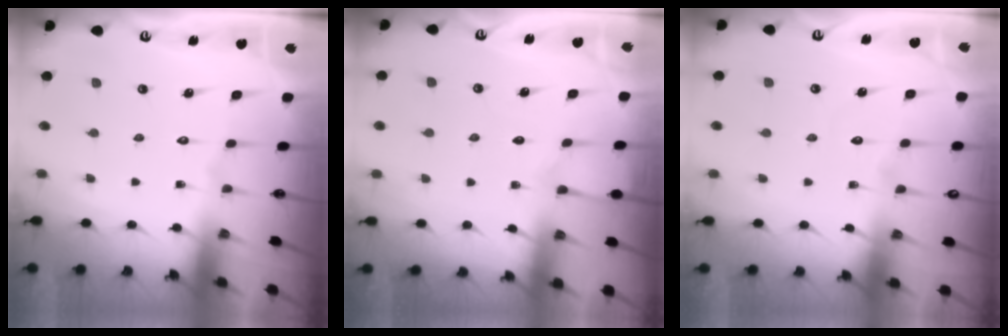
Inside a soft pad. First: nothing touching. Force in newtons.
{"total": 2.7, "press": 2.7, "slide": 0.5}
{"total": 2.0, "press": 2.0, "slide": 0.2}